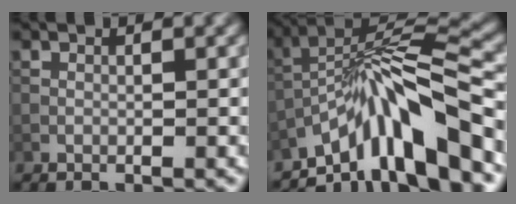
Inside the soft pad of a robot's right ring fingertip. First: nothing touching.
{"total": 10.7, "force": [-6.4, 2.1, 8.3], "torque": [-0.121, 0.014, -0.111]}